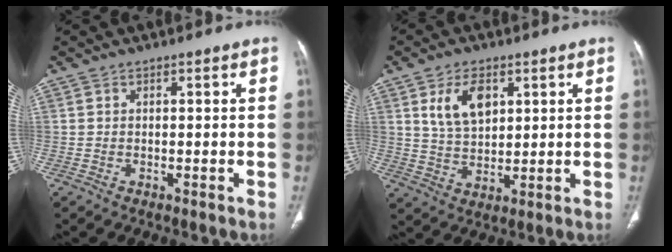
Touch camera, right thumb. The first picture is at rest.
{"total": 8.6, "force": [3.5, 5.1, 6.0], "torque": [-0.093, -0.015, 0.072]}